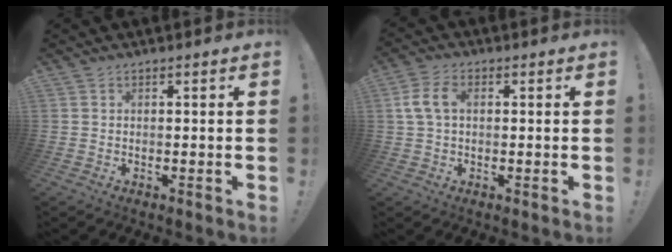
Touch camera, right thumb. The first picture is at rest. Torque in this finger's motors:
{"motor_torque": [0.08, 0.04, 0.26, 0.16, 0.01]}